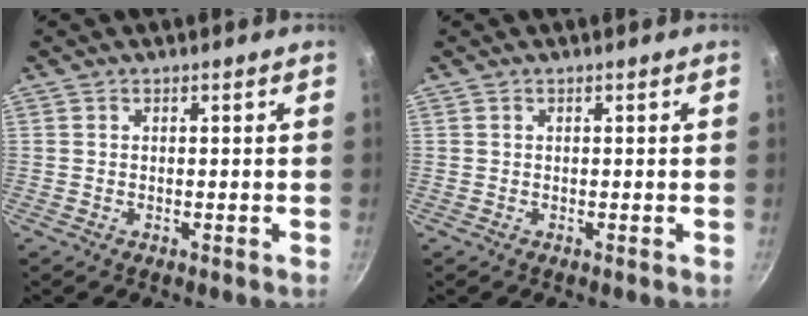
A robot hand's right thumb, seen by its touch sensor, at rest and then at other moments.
{"total": 0.0}